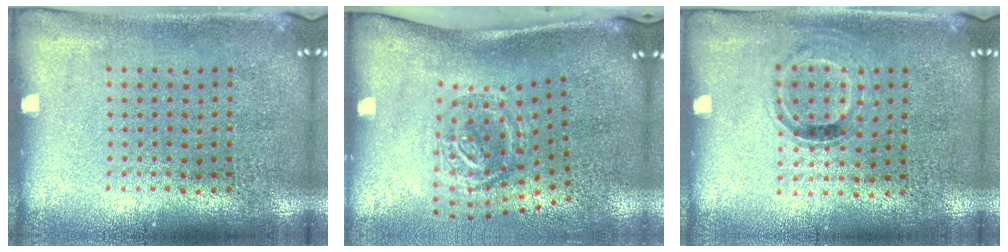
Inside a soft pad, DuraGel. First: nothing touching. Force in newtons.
{"total": 1.9, "press": 1.2, "slide": 1.6}
{"total": 0.8, "press": 0.7, "slide": 0.4}